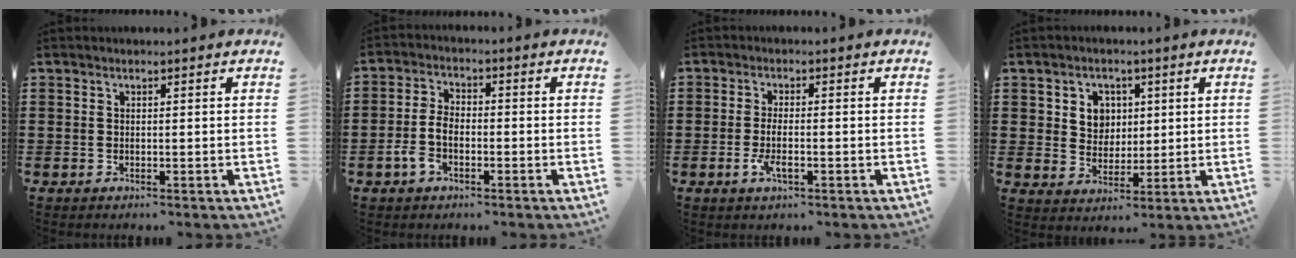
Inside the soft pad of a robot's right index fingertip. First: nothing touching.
{"total": 4.8, "force": [-1.8, 2.6, 3.6], "torque": [-0.083, 0.001, -0.038]}
{"total": 3.2, "force": [-1.1, 0.9, 2.9], "torque": [-0.064, -0.004, -0.025]}
{"total": 5.0, "force": [1.5, 4.4, 1.7], "torque": [-0.046, 0.012, 0.023]}